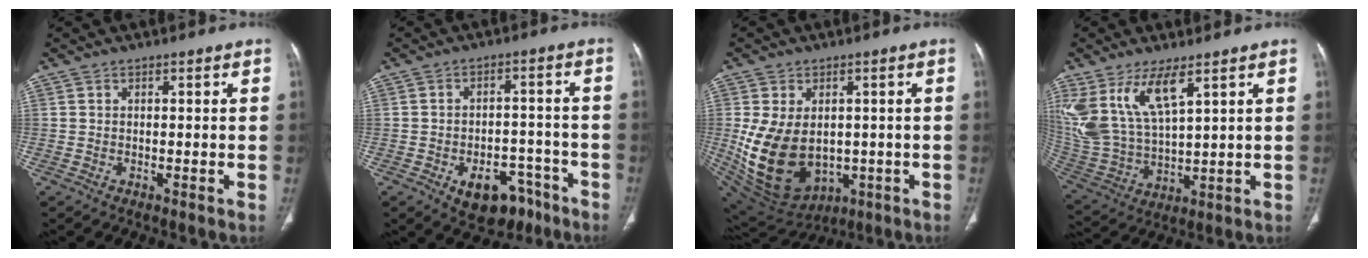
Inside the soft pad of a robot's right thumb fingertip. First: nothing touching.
{"total": 10.5, "force": [-6.0, 6.6, 5.6], "torque": [-0.050, 0.044, -0.074]}
{"total": 16.5, "force": [-1.1, 11.5, 11.8], "torque": [-0.206, -0.009, 0.022]}
{"total": 14.5, "force": [7.6, 5.7, 10.9], "torque": [-0.232, -0.029, 0.169]}